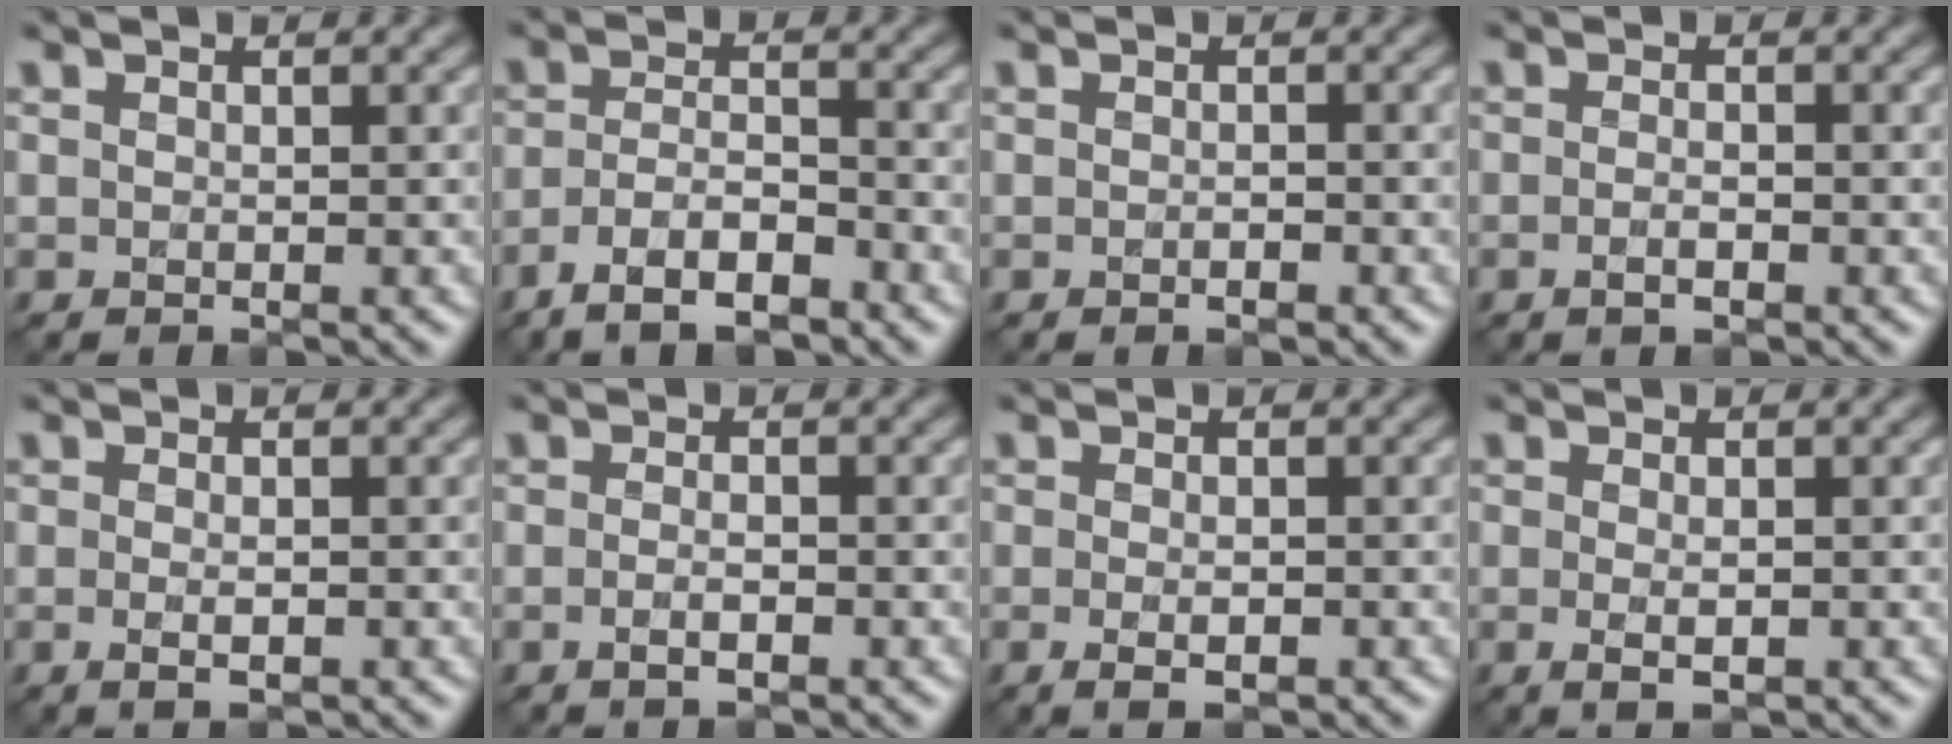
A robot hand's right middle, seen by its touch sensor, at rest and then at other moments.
{"total": 5.1, "force": [-3.4, 1.8, 3.4], "torque": [-0.063, 0.000, -0.067]}
{"total": 0.8, "force": [-0.4, 0.2, 0.6], "torque": [-0.010, 0.000, -0.006]}
{"total": 1.3, "force": [-0.6, 0.4, 1.1], "torque": [-0.022, -0.003, -0.012]}
{"total": 1.6, "force": [-0.5, 0.6, 1.5], "torque": [-0.029, -0.007, -0.008]}
{"total": 1.7, "force": [-0.7, 0.5, 1.4], "torque": [-0.028, -0.004, -0.014]}
{"total": 1.9, "force": [-0.7, 0.7, 1.7], "torque": [-0.031, -0.006, -0.010]}
{"total": 1.8, "force": [-0.4, 0.6, 1.7], "torque": [-0.033, -0.009, -0.005]}